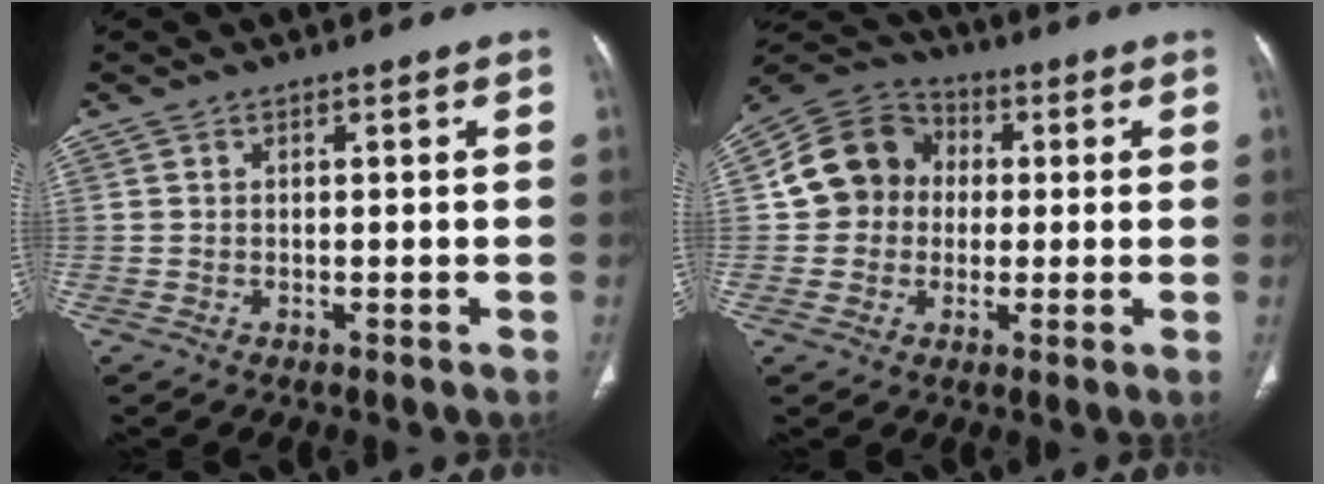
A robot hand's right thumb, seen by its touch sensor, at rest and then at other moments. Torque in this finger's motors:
{"motor_torque": [-0.17, 0.22, 0.03, -0.13, 0.23]}